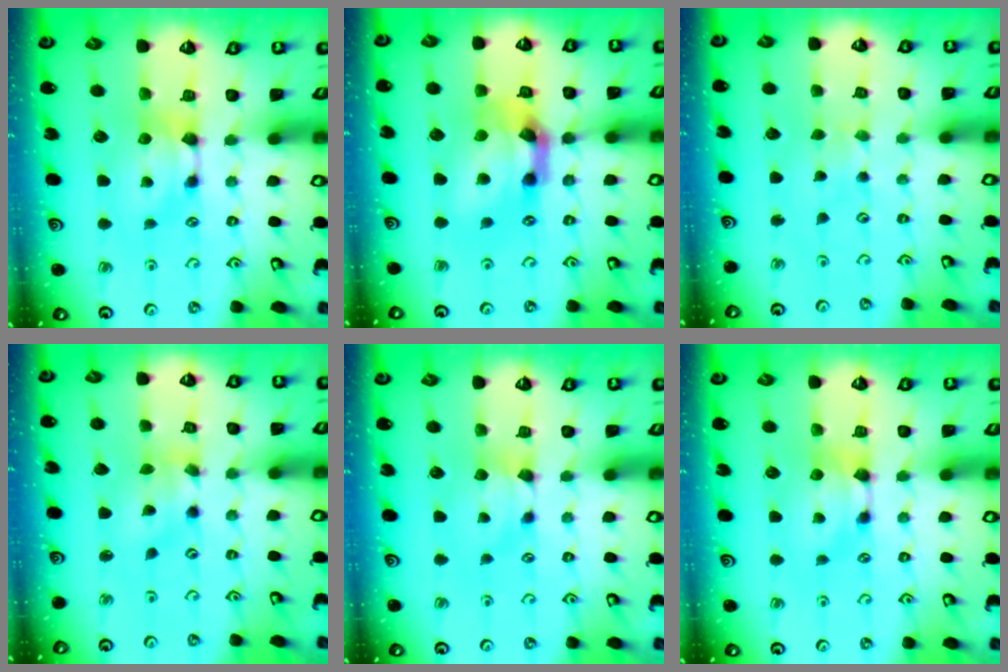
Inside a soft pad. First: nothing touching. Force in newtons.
{"total": 6.9, "press": 6.2, "slide": 3.0}
{"total": 2.1, "press": 2.1, "slide": 0.1}
{"total": 2.1, "press": 1.6, "slide": 1.3}
{"total": 1.1, "press": 1.0, "slide": 0.2}
{"total": 0.0}